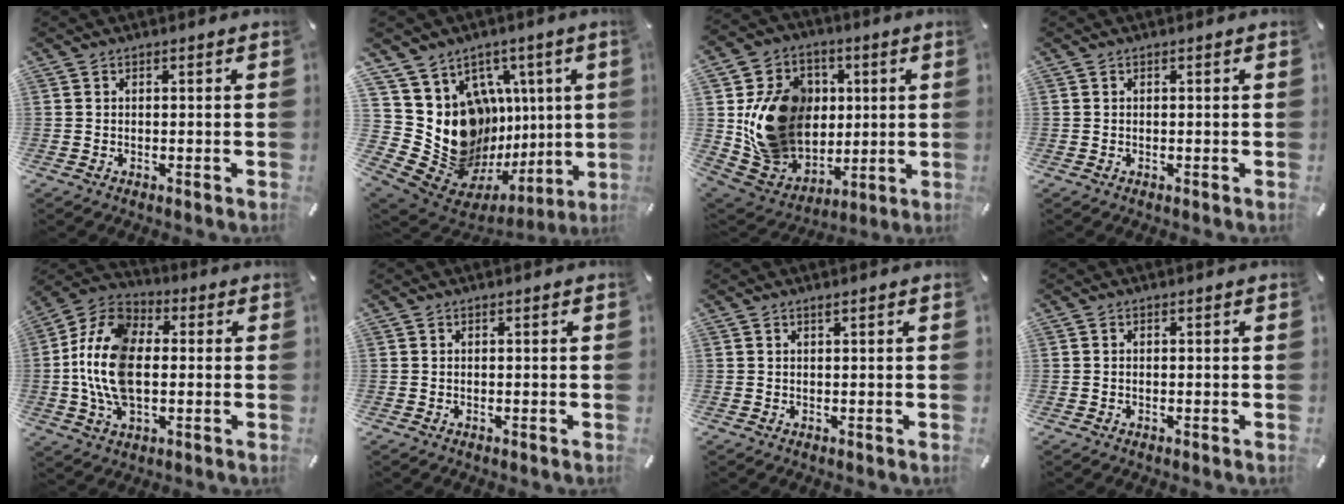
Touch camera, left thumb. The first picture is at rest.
{"total": 17.6, "force": [-0.4, 14.8, 9.6], "torque": [-0.123, -0.077, 0.041]}
{"total": 19.0, "force": [2.2, 16.9, 8.3], "torque": [-0.131, -0.004, 0.058]}
{"total": 0.0}
{"total": 15.8, "force": [-1.2, 10.2, 12.0], "torque": [-0.282, 0.004, -0.028]}
{"total": 0.0}
{"total": 0.7, "force": [0.4, 0.0, 0.6], "torque": [-0.009, -0.001, 0.006]}
{"total": 0.0}